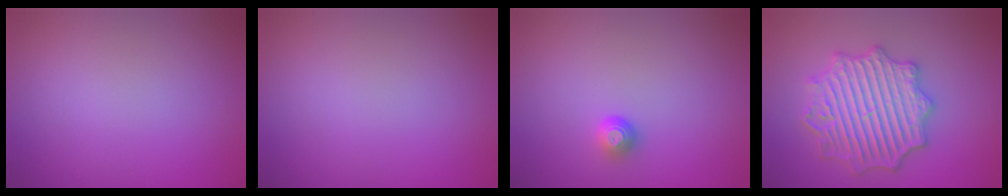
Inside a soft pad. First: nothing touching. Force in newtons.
{"total": 0.0}
{"total": 1.2, "press": 0.9, "slide": 0.8}
{"total": 6.8, "press": 6.7, "slide": 1.1}